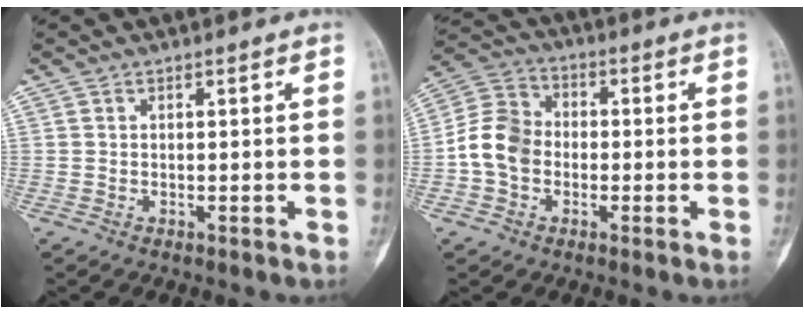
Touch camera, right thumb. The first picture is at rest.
{"total": 9.2, "force": [-1.4, 7.4, 5.3], "torque": [-0.090, 0.030, -0.038]}